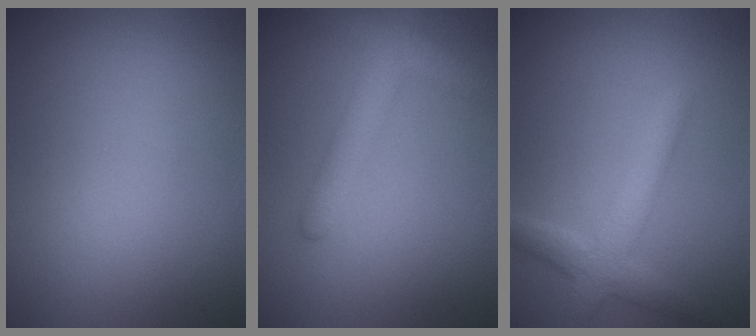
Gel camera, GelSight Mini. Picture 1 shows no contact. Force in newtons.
{"total": 3.7, "press": 3.7, "slide": 0.2}
{"total": 3.3, "press": 3.3, "slide": 0.2}